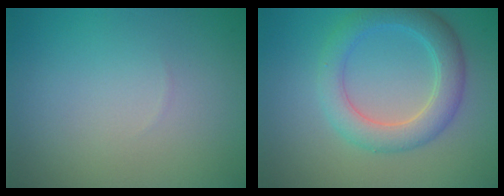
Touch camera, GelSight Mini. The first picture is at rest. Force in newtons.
{"total": 4.6, "press": 4.6, "slide": 0.2}